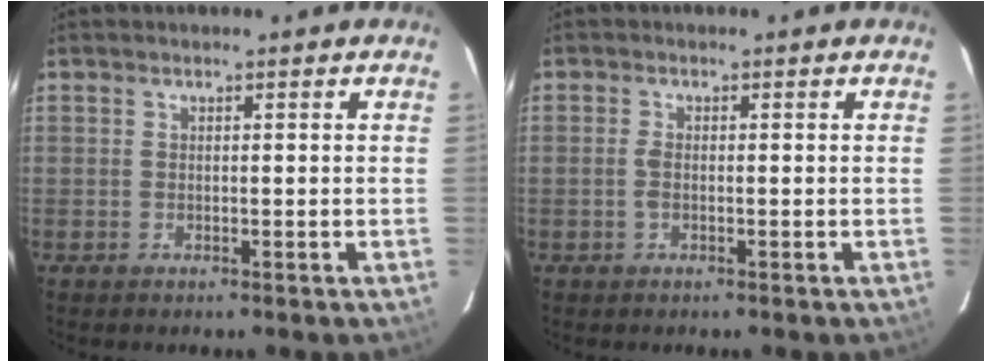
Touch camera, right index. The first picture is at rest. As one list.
[{"total": 1.5, "force": [-0.3, 0.7, 1.3], "torque": [-0.029, 0.001, -0.008]}]